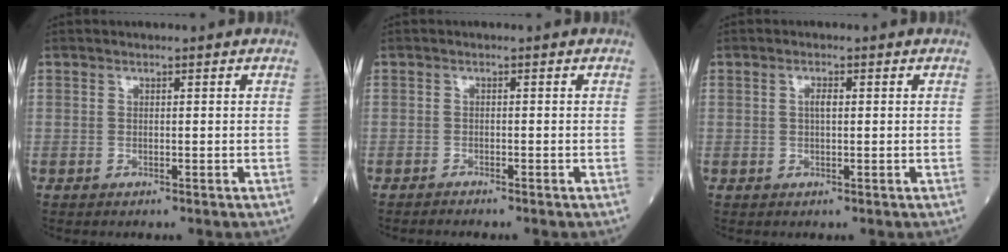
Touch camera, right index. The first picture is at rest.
{"total": 1.2, "force": [-1.2, -0.1, 0.3], "torque": [-0.006, -0.001, -0.018]}
{"total": 1.4, "force": [0.2, 0.5, 1.3], "torque": [-0.026, 0.004, 0.002]}